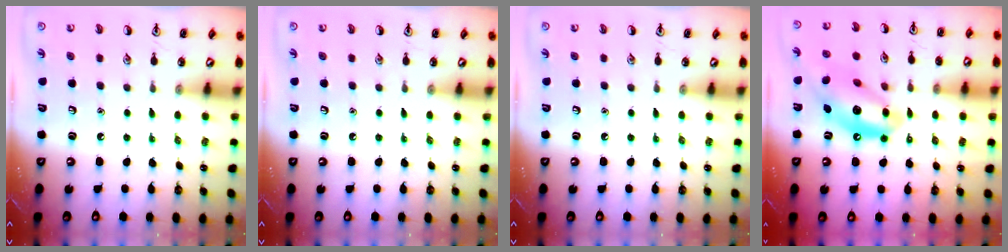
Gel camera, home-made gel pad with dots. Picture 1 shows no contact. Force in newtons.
{"total": 0.0}
{"total": 0.0}
{"total": 13.2, "press": 12.6, "slide": 3.9}